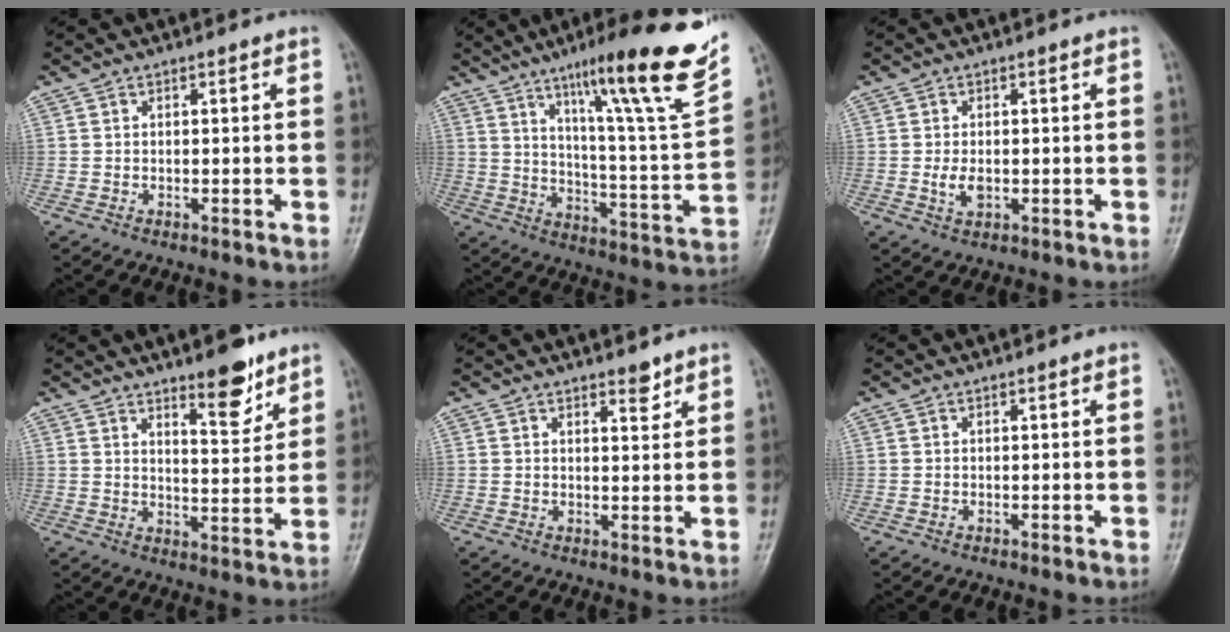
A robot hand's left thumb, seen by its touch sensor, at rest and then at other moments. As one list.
[{"total": 24.0, "force": [14.7, 2.5, 18.9], "torque": [-0.254, -0.056, 0.224]}, {"total": 2.8, "force": [-0.3, 1.7, 2.2], "torque": [-0.045, -0.005, -0.003]}, {"total": 8.2, "force": [5.8, 2.6, 5.2], "torque": [-0.057, -0.045, 0.087]}, {"total": 2.6, "force": [2.0, 0.9, 1.2], "torque": [-0.009, -0.015, 0.031]}, {"total": 0.0}]